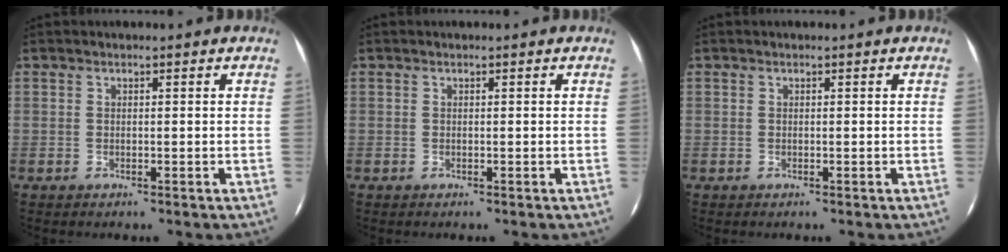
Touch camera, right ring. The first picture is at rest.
{"total": 0.0}
{"total": 0.0}